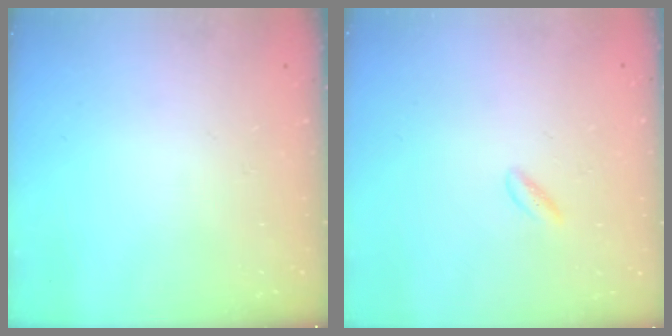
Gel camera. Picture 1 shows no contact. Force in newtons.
{"total": 1.4, "press": 1.1, "slide": 0.8}